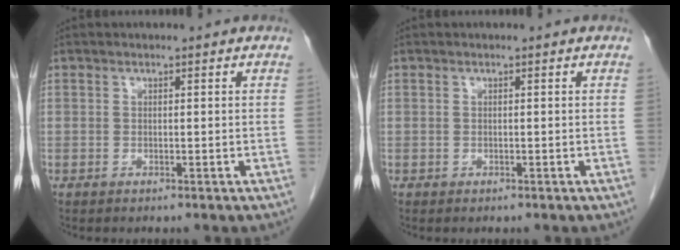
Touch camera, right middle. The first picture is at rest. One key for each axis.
{"total": 0.0}